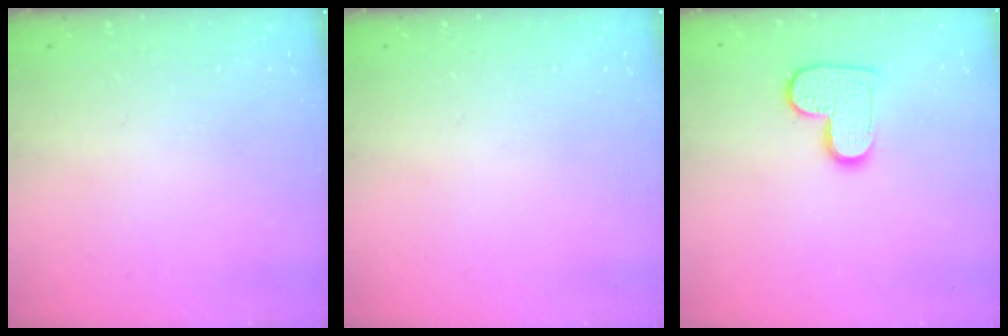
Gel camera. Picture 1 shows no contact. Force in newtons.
{"total": 0.0}
{"total": 10.5, "press": 10.5, "slide": 0.5}